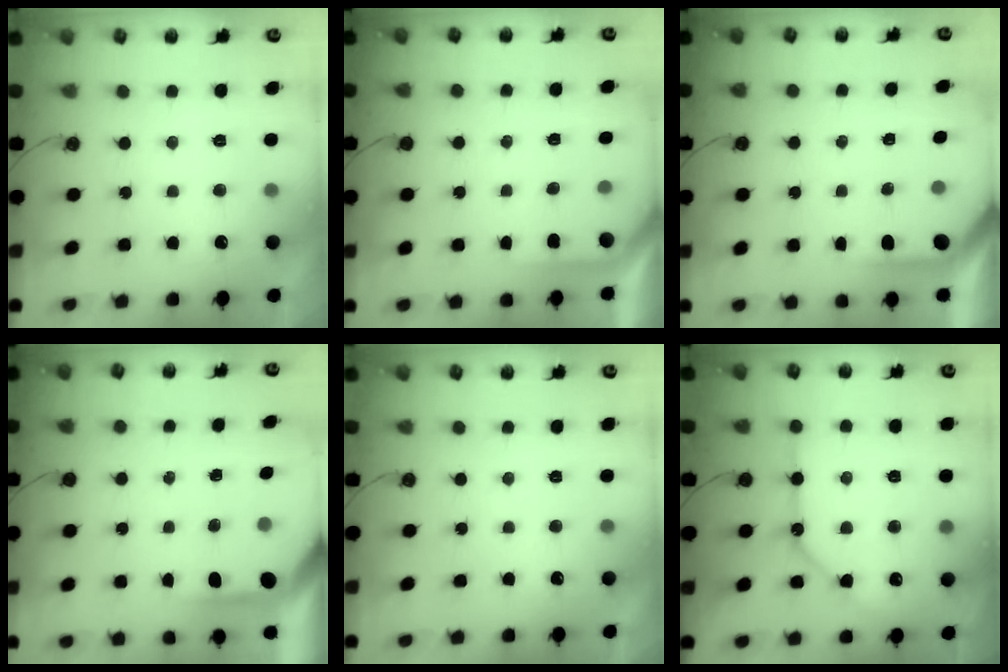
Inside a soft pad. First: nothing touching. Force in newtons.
{"total": 2.4, "press": 2.4, "slide": 0.2}
{"total": 2.2, "press": 2.2, "slide": 0.3}
{"total": 3.6, "press": 3.6, "slide": 0.4}
{"total": 0.0}
{"total": 9.2, "press": 9.2, "slide": 0.9}